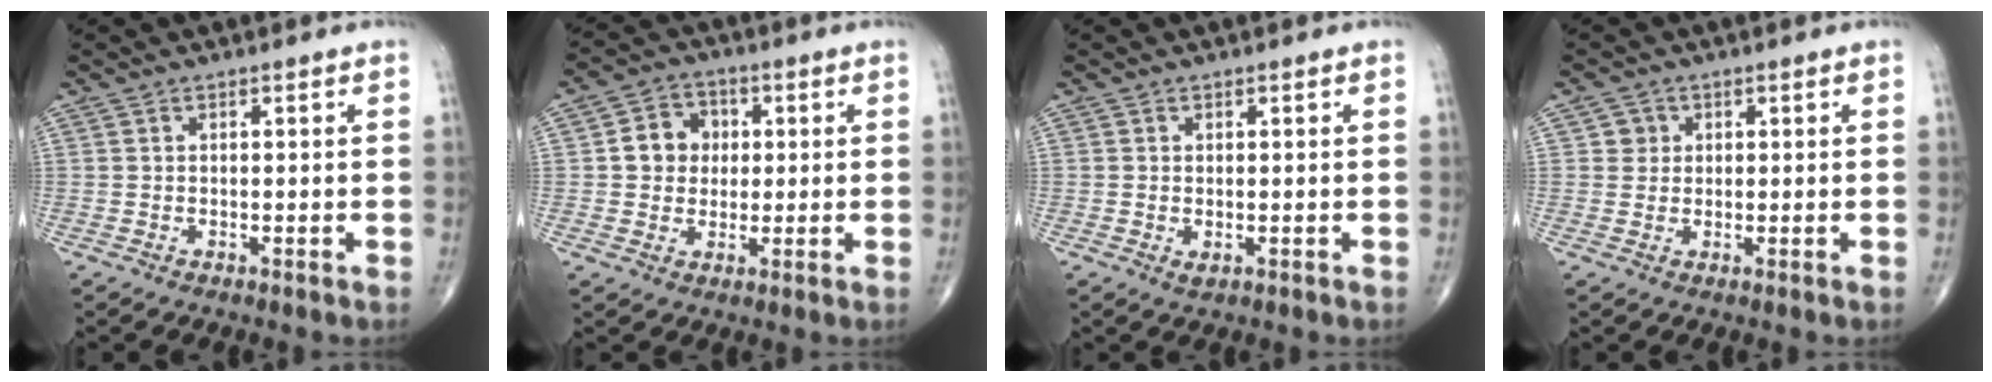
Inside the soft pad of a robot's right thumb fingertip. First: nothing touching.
{"total": 7.3, "force": [0.9, 6.4, 3.4], "torque": [-0.022, 0.006, 0.006]}
{"total": 1.2, "force": [-0.2, 0.7, 0.9], "torque": [-0.017, -0.004, -0.001]}
{"total": 2.4, "force": [0.7, 2.3, 0.2], "torque": [0.012, 0.000, 0.006]}